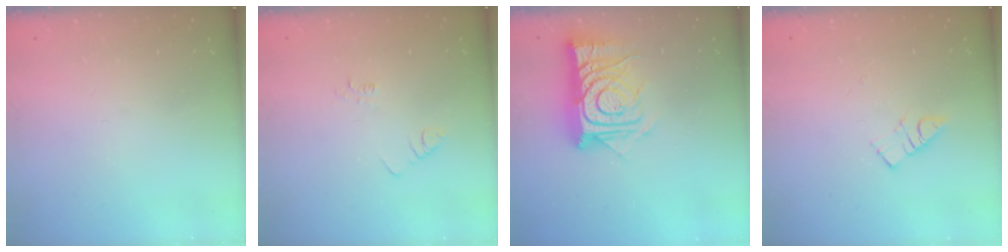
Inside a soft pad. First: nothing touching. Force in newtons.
{"total": 2.1, "press": 2.1, "slide": 0.4}
{"total": 15.5, "press": 15.4, "slide": 1.2}
{"total": 3.9, "press": 3.9, "slide": 0.5}